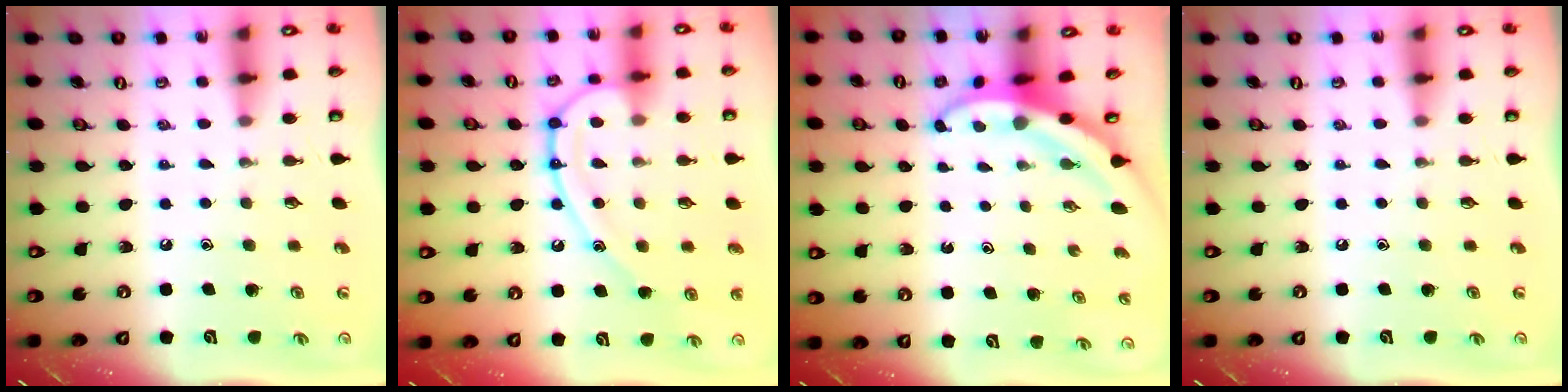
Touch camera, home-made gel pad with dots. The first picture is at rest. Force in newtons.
{"total": 14.6, "press": 14.5, "slide": 1.5}
{"total": 3.7, "press": 3.7, "slide": 0.5}
{"total": 0.0}